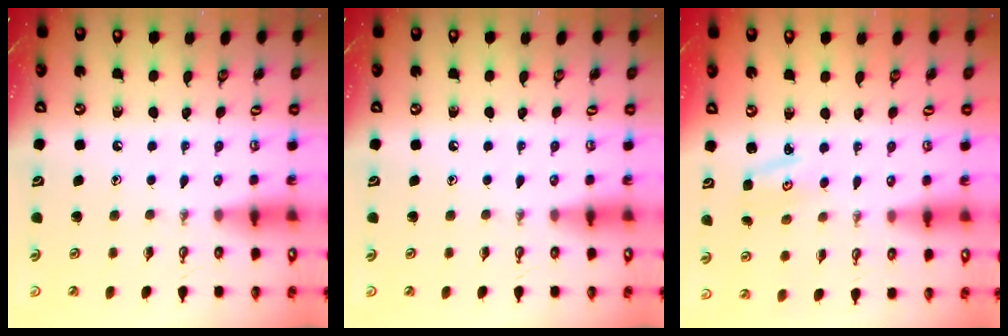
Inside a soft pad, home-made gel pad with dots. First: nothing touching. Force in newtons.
{"total": 0.0}
{"total": 2.8, "press": 2.8, "slide": 0.3}